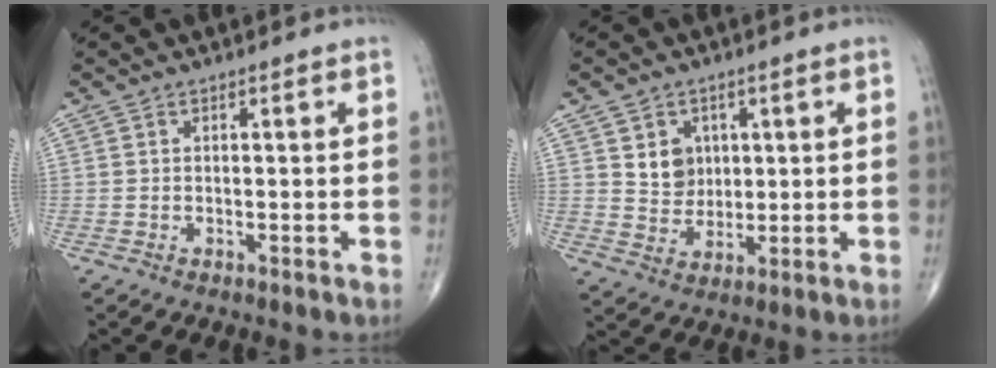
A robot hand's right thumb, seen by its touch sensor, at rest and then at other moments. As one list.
[{"total": 6.1, "force": [1.9, 5.1, 2.8], "torque": [-0.021, -0.012, 0.038]}]